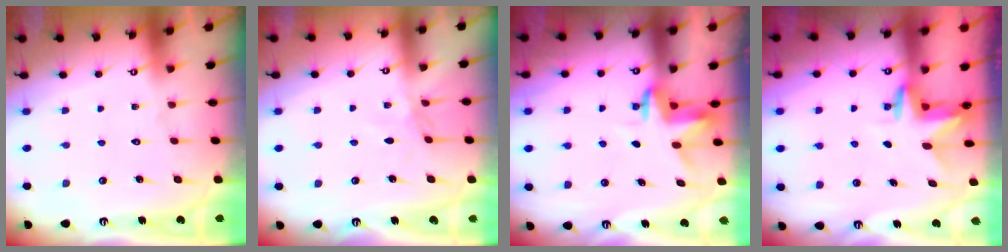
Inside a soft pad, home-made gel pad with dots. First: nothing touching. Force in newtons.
{"total": 2.2, "press": 2.2, "slide": 0.3}
{"total": 3.6, "press": 3.6, "slide": 0.2}
{"total": 3.2, "press": 3.2, "slide": 0.3}